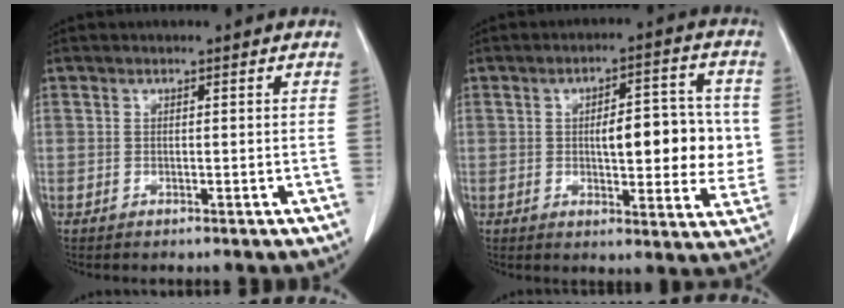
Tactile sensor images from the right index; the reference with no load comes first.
{"total": 11.8, "force": [0.5, 4.2, 11.0], "torque": [-0.142, 0.017, 0.012]}